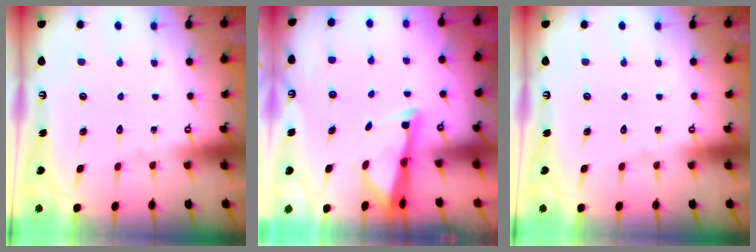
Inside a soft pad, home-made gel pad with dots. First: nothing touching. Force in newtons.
{"total": 2.8, "press": 2.7, "slide": 0.4}
{"total": 0.0}